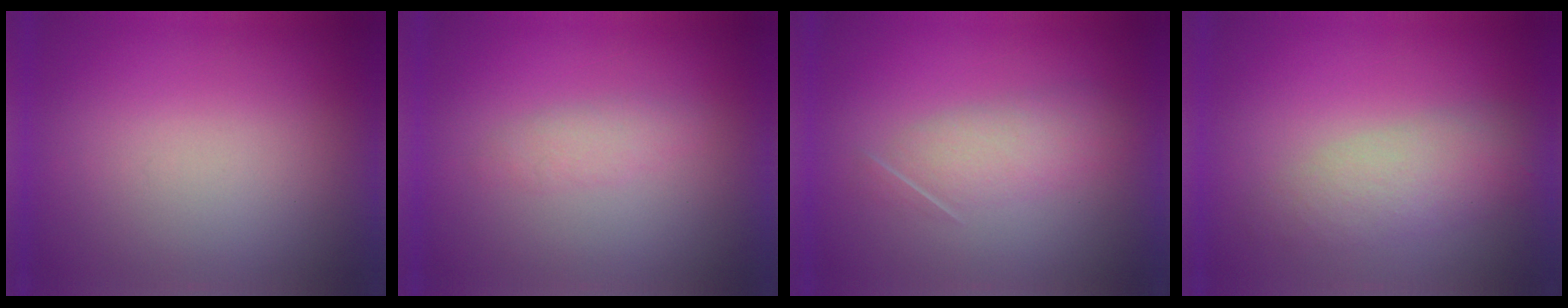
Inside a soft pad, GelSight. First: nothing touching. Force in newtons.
{"total": 1.9}
{"total": 3.1}
{"total": 4.3}